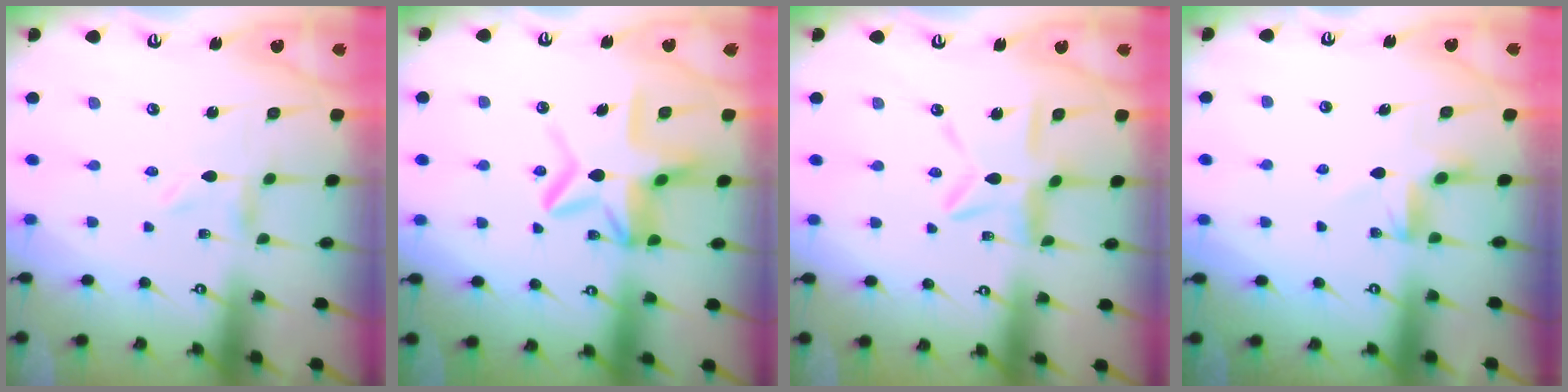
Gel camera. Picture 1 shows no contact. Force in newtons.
{"total": 12.2, "press": 12.1, "slide": 1.3}
{"total": 9.1, "press": 9.1, "slide": 0.8}
{"total": 3.7, "press": 3.4, "slide": 1.5}